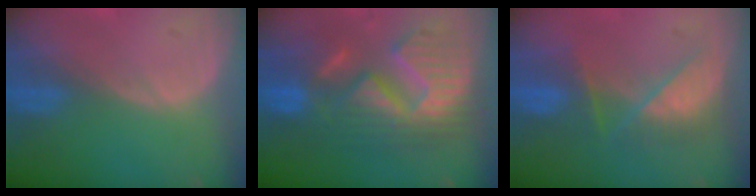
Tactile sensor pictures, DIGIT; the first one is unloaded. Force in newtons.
{"total": 13.1, "press": 13.0, "slide": 1.4}
{"total": 7.1, "press": 6.9, "slide": 1.3}